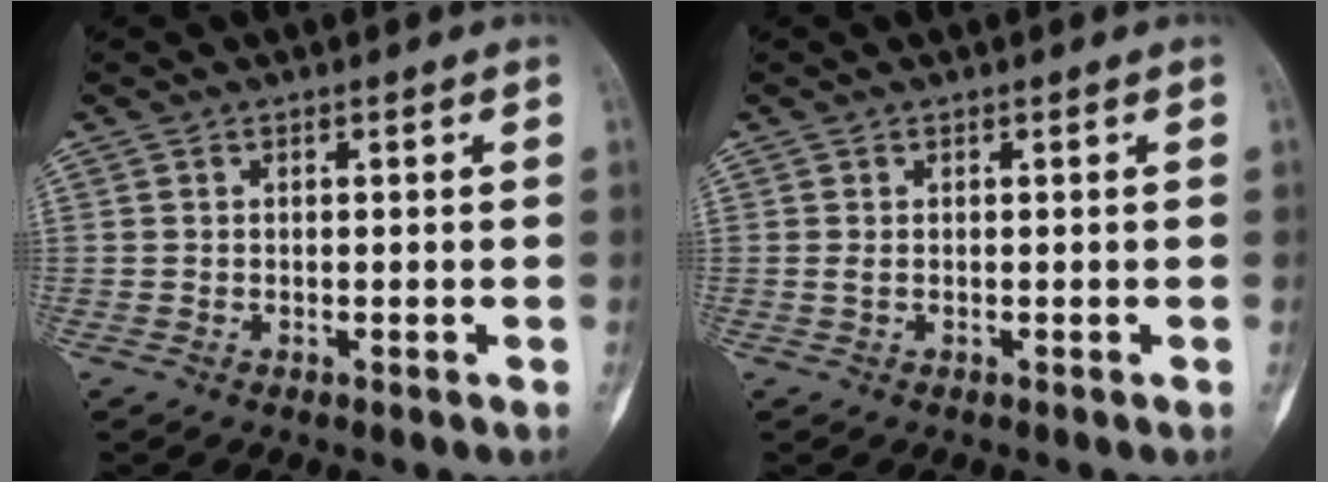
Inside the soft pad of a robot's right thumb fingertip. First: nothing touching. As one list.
[{"total": 0.7, "force": [0.1, 0.3, 0.6], "torque": [-0.018, 0.002, 0.004]}]